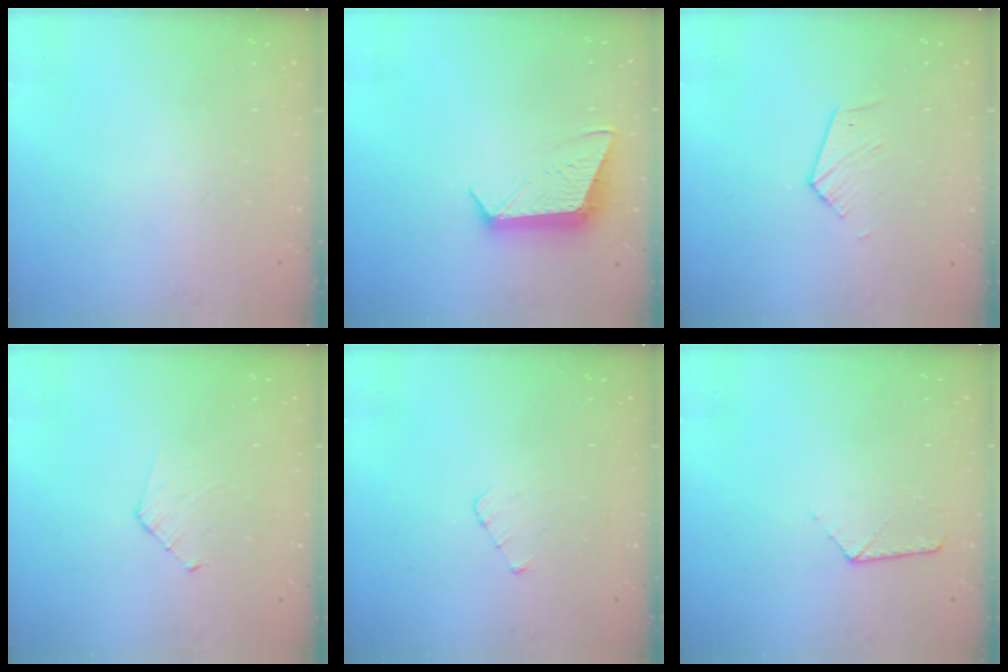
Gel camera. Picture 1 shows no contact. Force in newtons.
{"total": 10.4, "press": 10.4, "slide": 0.6}
{"total": 3.9, "press": 3.8, "slide": 0.4}
{"total": 3.7, "press": 3.7, "slide": 0.4}
{"total": 2.4, "press": 2.4, "slide": 0.3}
{"total": 7.7, "press": 7.6, "slide": 0.7}